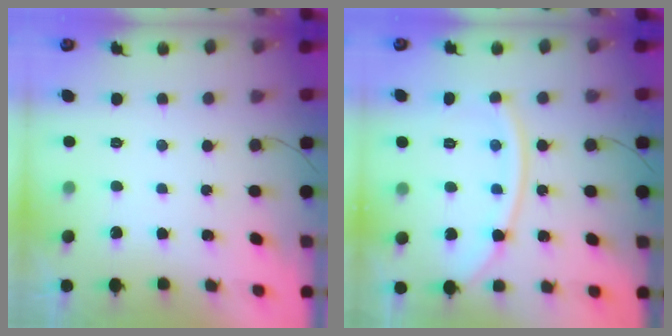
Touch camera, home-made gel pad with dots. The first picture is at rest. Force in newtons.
{"total": 11.1, "press": 11.1, "slide": 0.4}